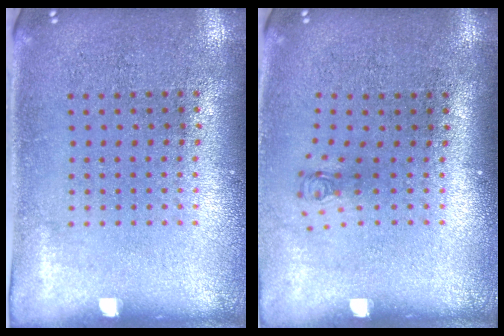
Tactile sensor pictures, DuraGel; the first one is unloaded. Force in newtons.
{"total": 0.8, "press": 0.4, "slide": 0.7}